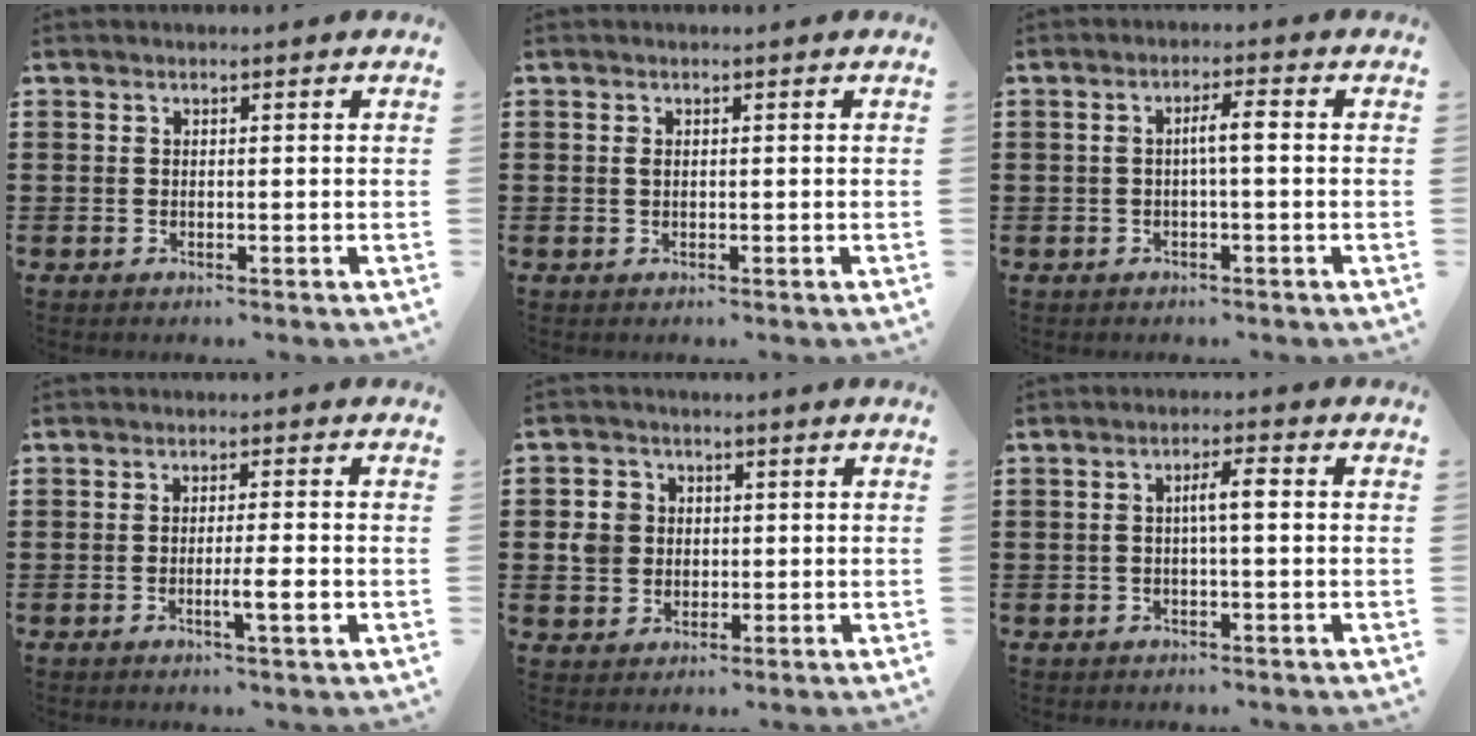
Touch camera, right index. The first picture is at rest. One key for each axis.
{"total": 0.8, "fx": 0.1, "fy": 0.4, "fz": 0.7, "tx": -0.015, "ty": -0.001, "tz": 0.001}
{"total": 2.9, "fx": -0.3, "fy": 0.3, "fz": 2.8, "tx": -0.053, "ty": 0.002, "tz": -0.008}
{"total": 4.1, "fx": -1.4, "fy": 0.1, "fz": 3.8, "tx": -0.062, "ty": -0.008, "tz": -0.025}
{"total": 4.7, "fx": 0.3, "fy": 4.3, "fz": 1.8, "tx": -0.049, "ty": 0.014, "tz": 0.005}
{"total": 3.3, "fx": 0.0, "fy": 0.5, "fz": 3.2, "tx": -0.060, "ty": 0.005, "tz": -0.004}